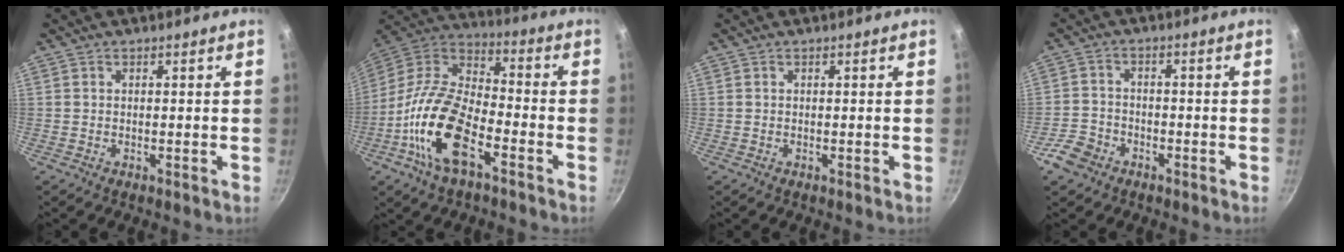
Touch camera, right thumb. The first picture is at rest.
{"total": 18.2, "force": [-7.8, 8.5, 14.0], "torque": [-0.258, 0.049, -0.167]}
{"total": 0.0}
{"total": 5.6, "force": [-3.3, 4.0, 2.0], "torque": [-0.031, 0.033, -0.060]}